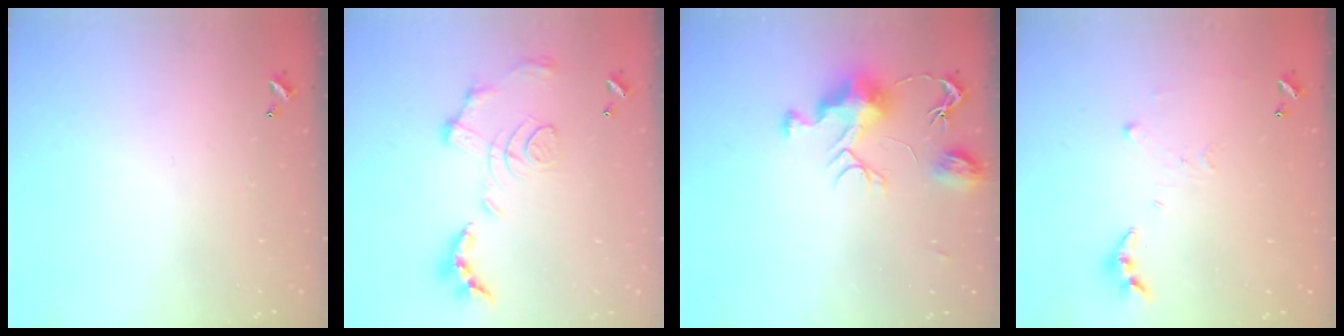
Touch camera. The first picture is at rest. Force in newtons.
{"total": 1.5, "press": 0.8, "slide": 1.3}
{"total": 9.4, "press": 9.4, "slide": 0.3}
{"total": 5.8, "press": 5.8, "slide": 0.6}